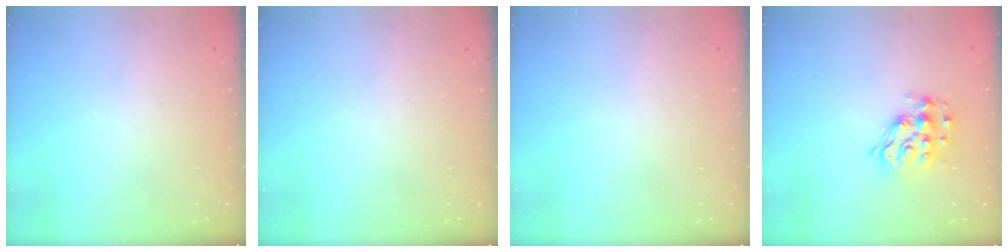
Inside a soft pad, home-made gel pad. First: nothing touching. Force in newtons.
{"total": 0.0}
{"total": 0.0}
{"total": 12.2, "press": 12.2, "slide": 0.7}